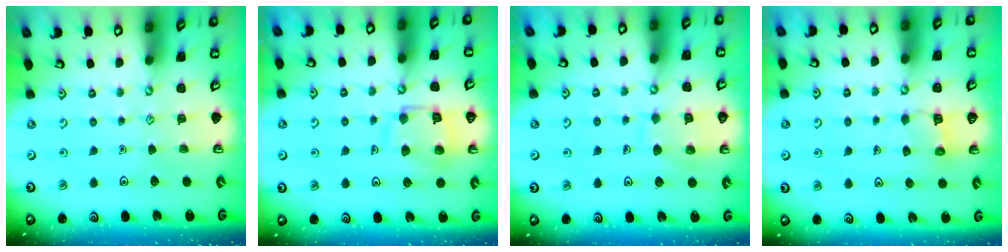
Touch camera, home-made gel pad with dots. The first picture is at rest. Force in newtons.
{"total": 13.1, "press": 13.0, "slide": 1.4}
{"total": 9.1, "press": 9.0, "slide": 0.9}
{"total": 5.3, "press": 5.2, "slide": 0.4}